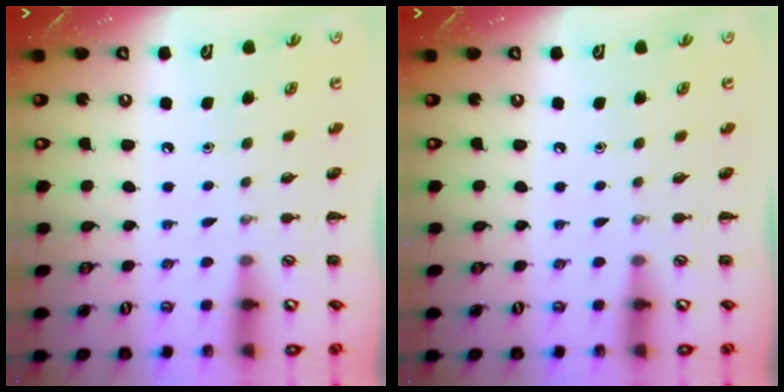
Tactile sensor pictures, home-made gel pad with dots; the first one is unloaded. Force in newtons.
{"total": 0.0}